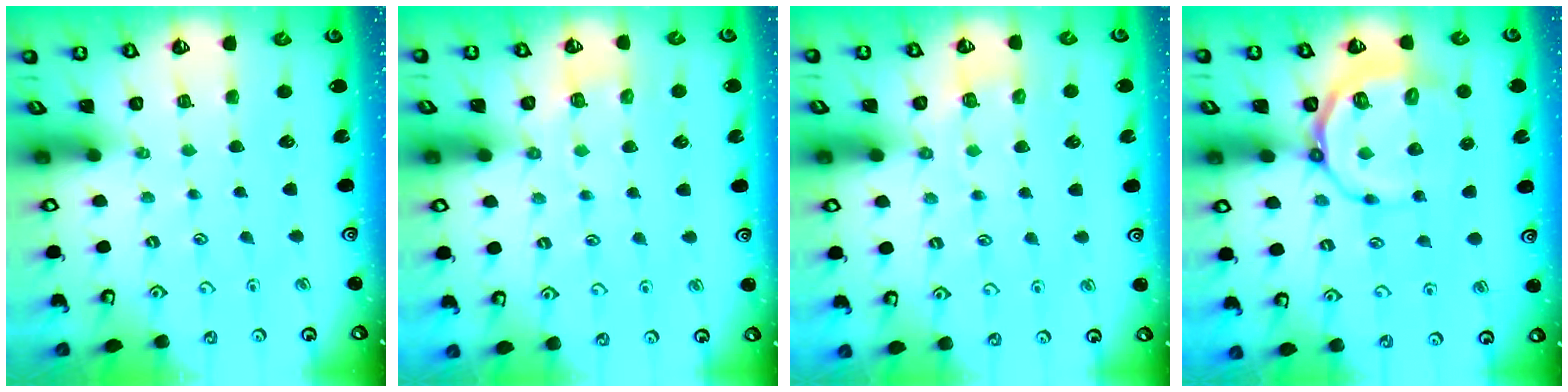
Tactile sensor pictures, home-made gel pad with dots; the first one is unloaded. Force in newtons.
{"total": 5.2, "press": 5.1, "slide": 1.1}
{"total": 5.2, "press": 5.1, "slide": 1.1}
{"total": 9.1, "press": 8.6, "slide": 3.0}